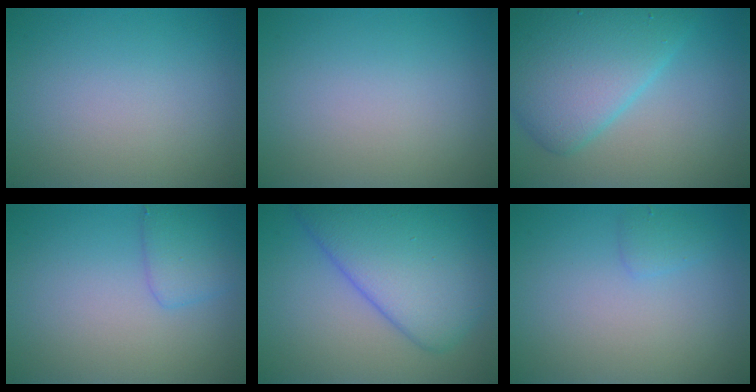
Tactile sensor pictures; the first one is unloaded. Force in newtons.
{"total": 0.0}
{"total": 7.4, "press": 7.4, "slide": 0.3}
{"total": 2.2, "press": 2.2, "slide": 0.1}
{"total": 8.9, "press": 8.9, "slide": 0.1}
{"total": 1.1, "press": 1.1, "slide": 0.1}